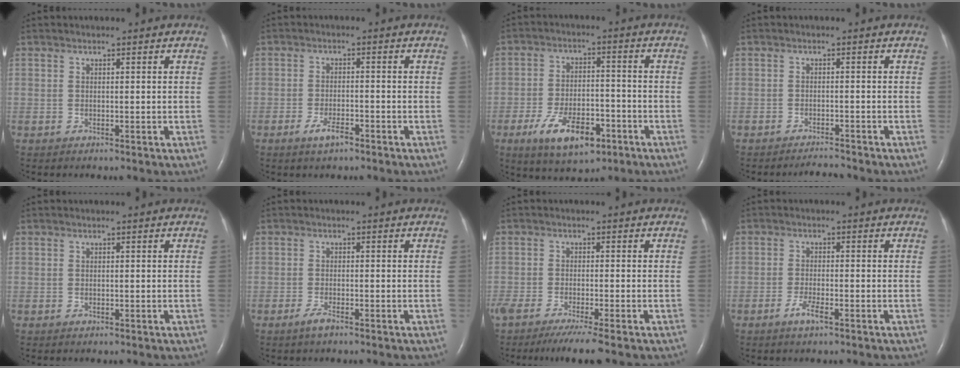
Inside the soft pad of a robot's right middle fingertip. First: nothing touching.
{"total": 3.1, "force": [-2.1, 0.8, 2.2], "torque": [-0.049, -0.002, -0.039]}
{"total": 10.0, "force": [-5.3, 4.2, 7.3], "torque": [-0.140, -0.006, -0.083]}
{"total": 2.1, "force": [-2.0, -0.3, 0.1], "torque": [-0.008, -0.013, -0.032]}
{"total": 0.0}
{"total": 1.8, "force": [-1.4, 0.3, 1.2], "torque": [-0.029, -0.003, -0.028]}
{"total": 7.3, "force": [-5.8, -0.1, 4.5], "torque": [-0.071, -0.019, -0.094]}
{"total": 2.7, "force": [-1.6, 0.4, 2.1], "torque": [-0.042, -0.001, -0.033]}